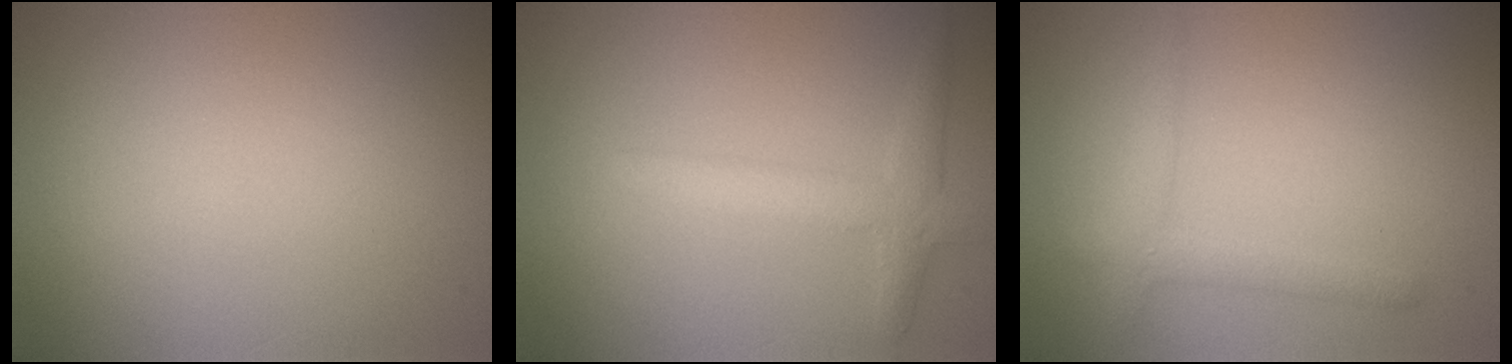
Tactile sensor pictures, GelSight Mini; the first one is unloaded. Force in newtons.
{"total": 2.8, "press": 2.7, "slide": 0.2}
{"total": 2.2, "press": 2.2, "slide": 0.0}